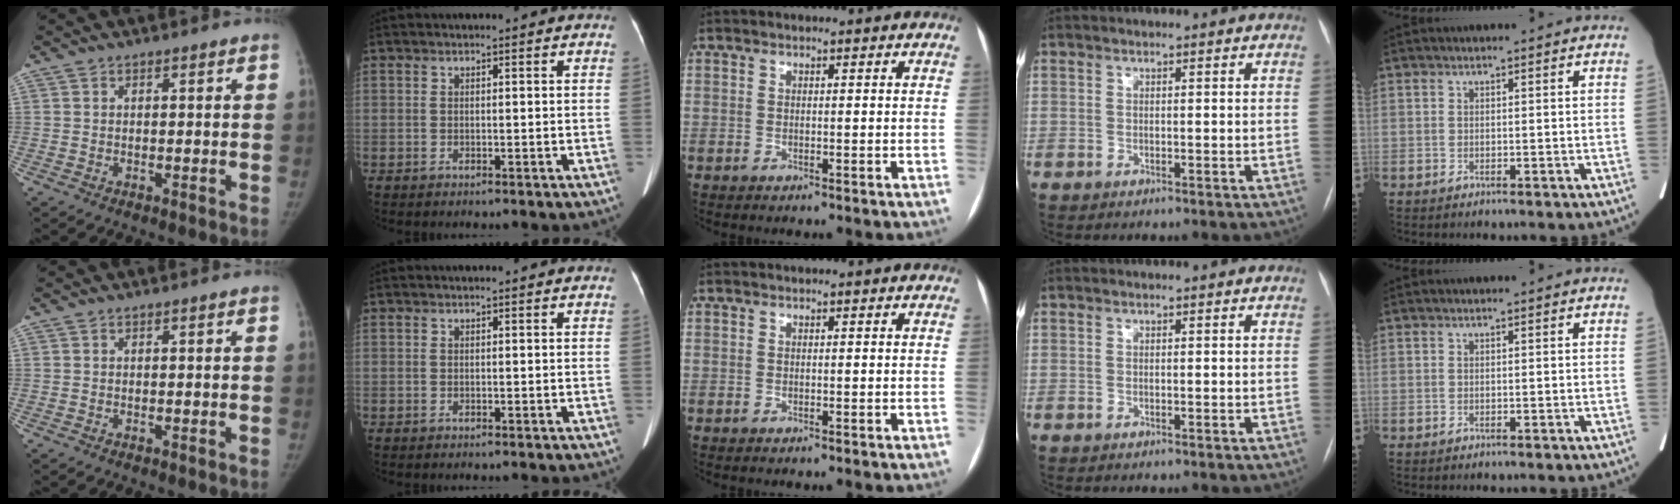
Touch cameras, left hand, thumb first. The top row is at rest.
{}